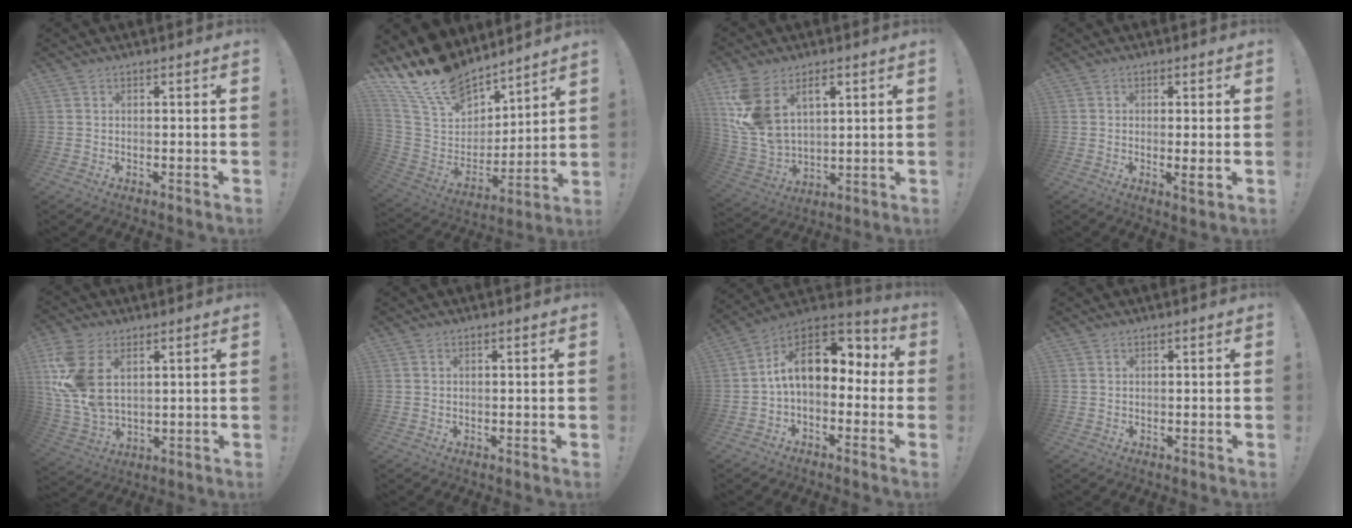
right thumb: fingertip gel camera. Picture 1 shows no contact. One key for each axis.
{"total": 19.7, "fx": 14.9, "fy": 10.1, "fz": 8.0, "tx": -0.169, "ty": -0.100, "tz": 0.283}
{"total": 14.4, "fx": 7.1, "fy": 8.7, "fz": 8.9, "tx": -0.196, "ty": -0.038, "tz": 0.135}
{"total": 3.3, "fx": -0.2, "fy": 0.1, "fz": 3.3, "tx": -0.040, "ty": -0.015, "tz": -0.004}
{"total": 14.1, "fx": 5.0, "fy": 8.3, "fz": 10.2, "tx": -0.214, "ty": -0.018, "tz": 0.098}
{"total": 0.0}
{"total": 15.4, "fx": 3.0, "fy": 9.5, "fz": 11.8, "tx": -0.175, "ty": -0.001, "tz": 0.057}
{"total": 0.0}